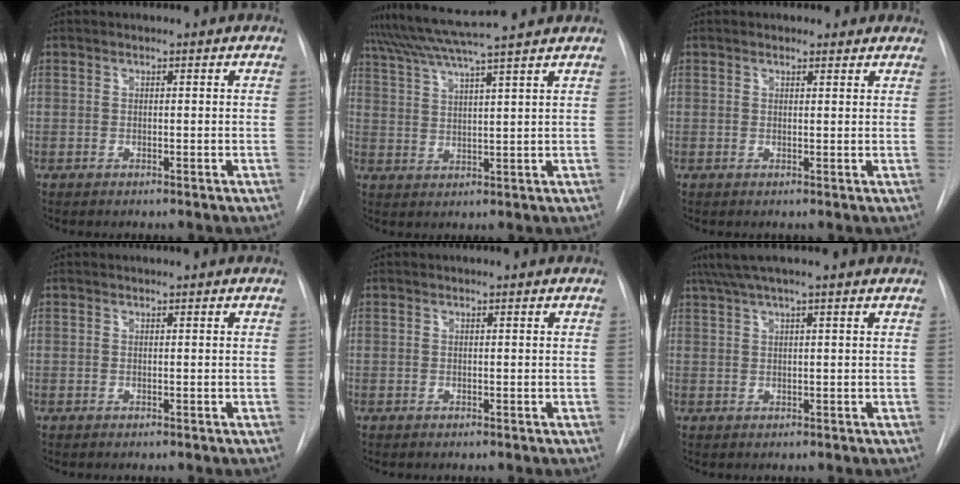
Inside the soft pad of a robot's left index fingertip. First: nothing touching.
{"total": 11.1, "force": [9.6, -1.7, 5.2], "torque": [-0.098, 0.020, 0.148]}
{"total": 2.5, "force": [1.9, 1.2, 1.0], "torque": [-0.011, 0.010, 0.020]}
{"total": 0.0}
{"total": 0.0}
{"total": 6.3, "force": [4.9, -0.6, 3.9], "torque": [-0.069, 0.042, 0.077]}